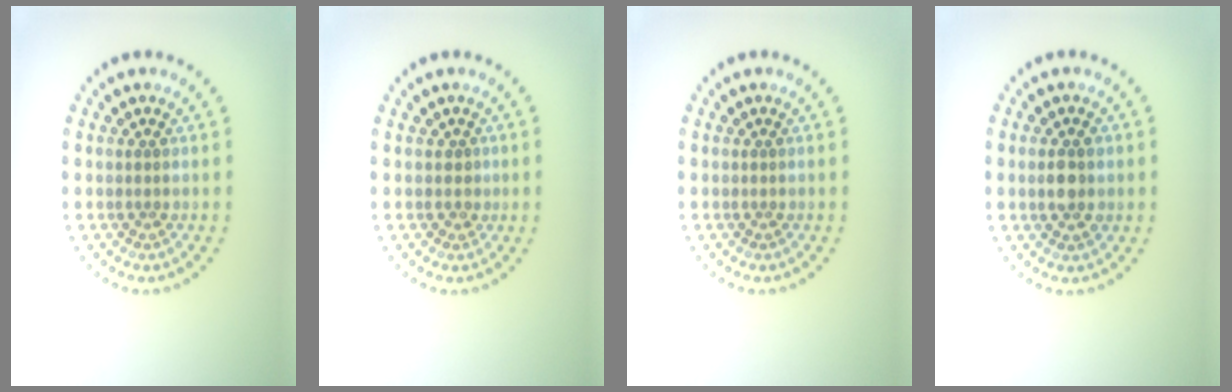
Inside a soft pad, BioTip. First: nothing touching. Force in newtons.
{"total": 0.6, "press": 0.3, "slide": 0.5}
{"total": 0.0}
{"total": 2.6, "press": 2.5, "slide": 0.3}